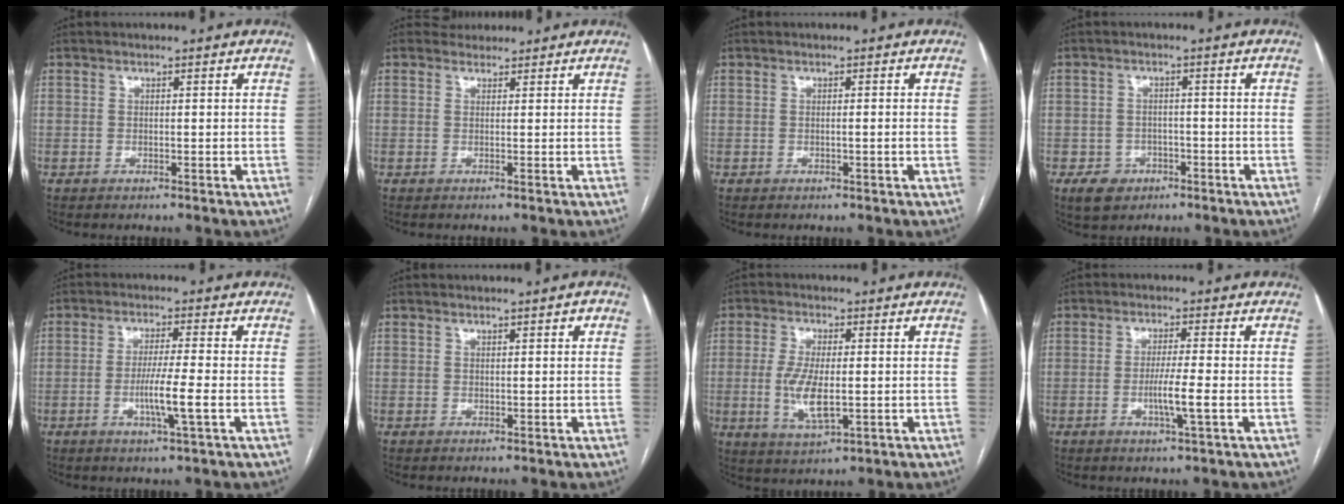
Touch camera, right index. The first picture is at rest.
{"total": 1.5, "force": [1.3, 0.8, -0.3], "torque": [0.002, 0.015, 0.017]}
{"total": 0.8, "force": [-0.1, -0.1, 0.8], "torque": [-0.013, 0.000, 0.000]}
{"total": 4.6, "force": [-2.3, 3.7, 1.3], "torque": [-0.012, 0.008, -0.028]}
{"total": 6.1, "force": [-1.7, -0.5, 5.8], "torque": [-0.106, -0.012, -0.032]}
{"total": 1.2, "force": [0.6, 0.6, 0.8], "torque": [-0.005, 0.009, 0.008]}
{"total": 7.1, "force": [-0.7, 2.2, 6.7], "torque": [-0.141, -0.012, -0.010]}
{"total": 4.8, "force": [-1.3, -0.5, 4.6], "torque": [-0.085, -0.009, -0.025]}